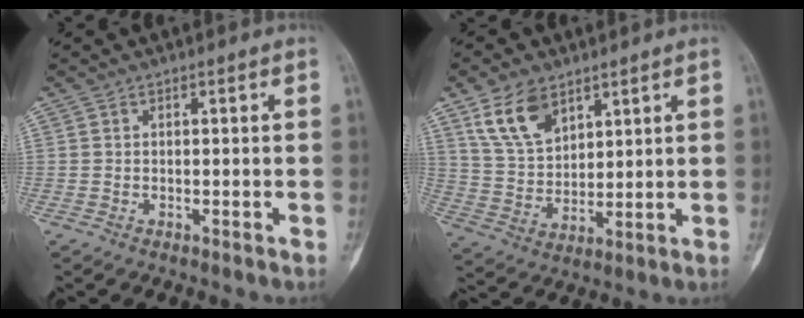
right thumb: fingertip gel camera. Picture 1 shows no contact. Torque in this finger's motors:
{"motor_torque": [-0.13, 0.83, 0.10, 0.06, 0.03]}